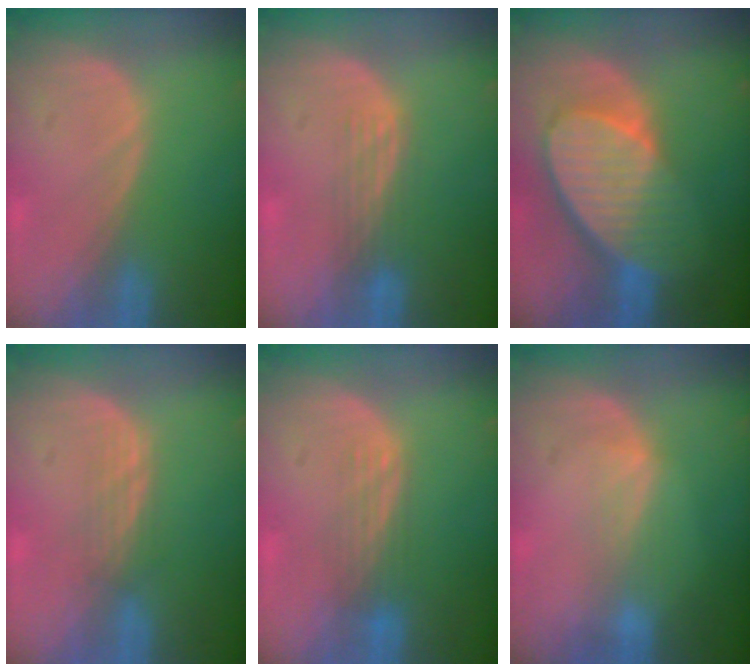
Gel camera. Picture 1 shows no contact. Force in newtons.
{"total": 3.0, "press": 2.7, "slide": 1.3}
{"total": 9.7, "press": 8.6, "slide": 4.6}
{"total": 2.4, "press": 2.3, "slide": 0.5}
{"total": 3.7, "press": 3.0, "slide": 2.2}
{"total": 2.4, "press": 2.4, "slide": 0.4}